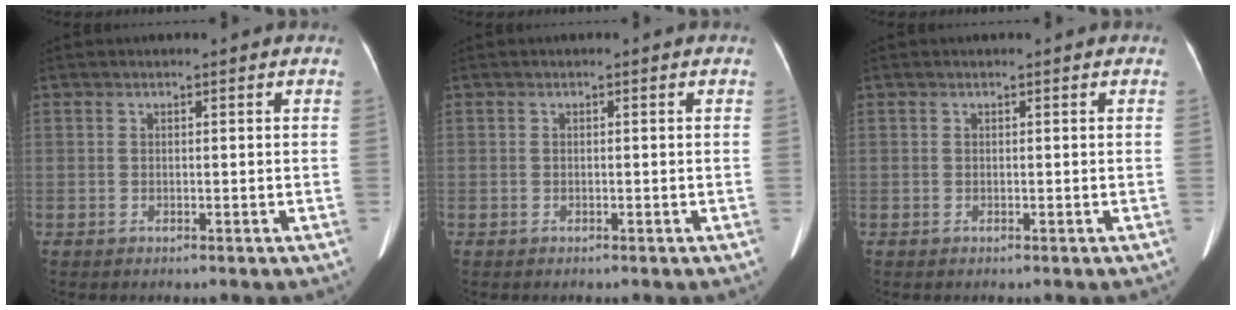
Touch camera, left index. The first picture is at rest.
{"total": 0.0}
{"total": 0.0}